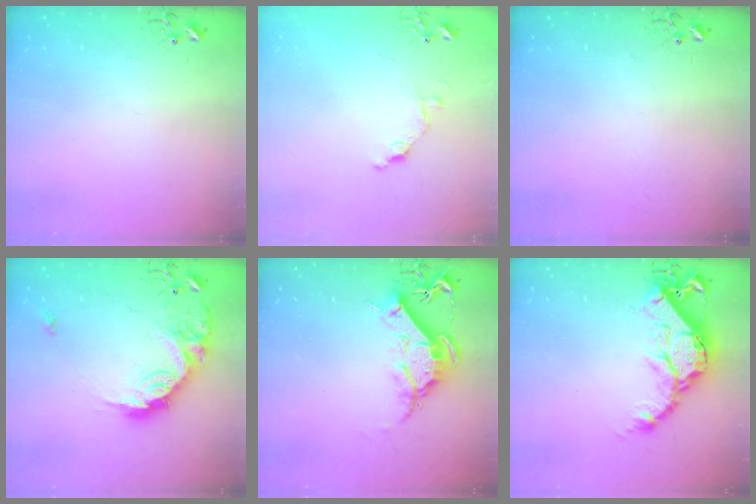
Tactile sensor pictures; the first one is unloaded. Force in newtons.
{"total": 7.9, "press": 7.9, "slide": 0.7}
{"total": 0.0}
{"total": 19.2, "press": 19.2, "slide": 1.0}
{"total": 12.5, "press": 12.4, "slide": 1.3}
{"total": 17.2, "press": 17.1, "slide": 1.3}